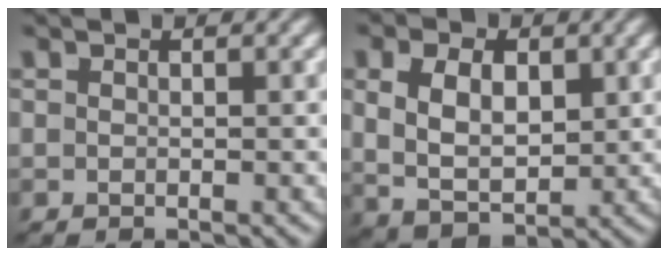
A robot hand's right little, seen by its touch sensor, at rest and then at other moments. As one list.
[{"total": 8.2, "force": [0.2, 6.6, 4.9], "torque": [-0.100, -0.021, 0.007]}]